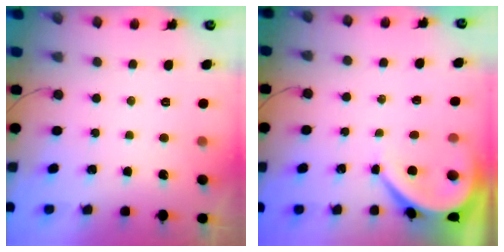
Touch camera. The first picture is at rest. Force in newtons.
{"total": 5.1, "press": 5.0, "slide": 0.4}